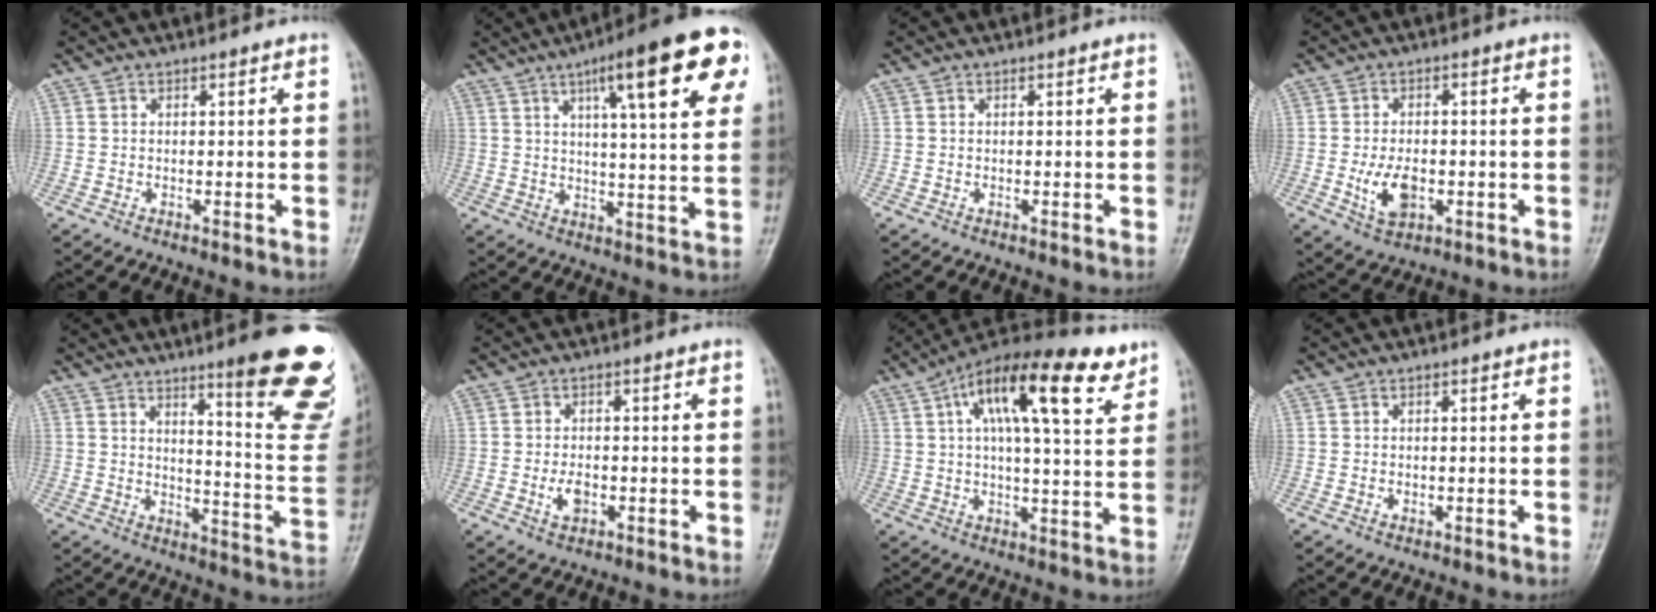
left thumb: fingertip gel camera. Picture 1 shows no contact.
{"total": 19.1, "force": [8.7, 4.0, 16.5], "torque": [-0.206, -0.006, 0.116]}
{"total": 0.0}
{"total": 6.5, "force": [-1.7, 3.9, 4.9], "torque": [-0.084, 0.000, -0.025]}
{"total": 20.7, "force": [12.2, 3.7, 16.4], "torque": [-0.168, -0.075, 0.163]}
{"total": 3.2, "force": [-1.1, 2.0, 2.3], "torque": [-0.040, 0.002, -0.018]}
{"total": 18.5, "force": [9.2, 6.0, 15.0], "torque": [-0.223, -0.003, 0.140]}
{"total": 0.5, "force": [-0.2, 0.4, 0.2], "torque": [-0.001, 0.000, -0.002]}